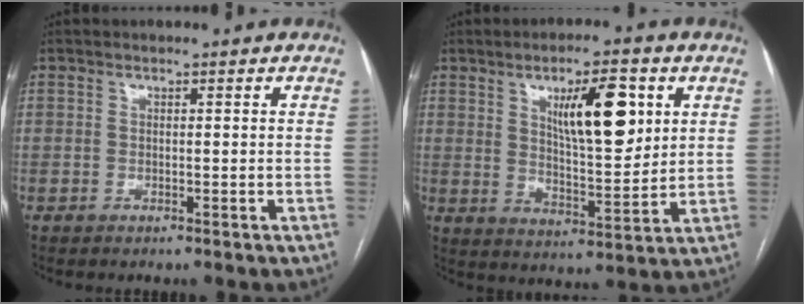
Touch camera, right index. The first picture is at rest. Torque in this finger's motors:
{"motor_torque": [1.22, 0.91, 0.59, 0.15]}